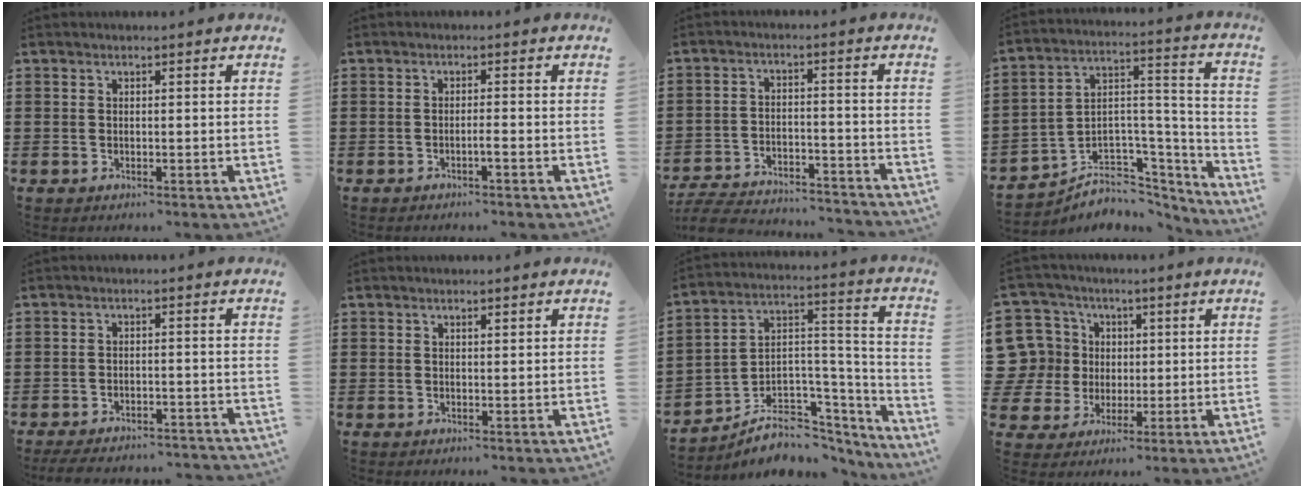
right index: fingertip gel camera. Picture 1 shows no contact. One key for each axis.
{"total": 1.3, "fx": -0.8, "fy": -0.2, "fz": 1.1, "tx": -0.018, "ty": -0.005, "tz": -0.013}
{"total": 6.4, "fx": -6.2, "fy": 0.8, "fz": 1.5, "tx": -0.037, "ty": 0.005, "tz": -0.123}
{"total": 4.4, "fx": -2.5, "fy": 3.6, "fz": 0.1, "tx": -0.016, "ty": -0.013, "tz": -0.045}
{"total": 3.5, "fx": -3.4, "fy": 0.2, "fz": 0.8, "tx": -0.021, "ty": -0.002, "tz": -0.071}
{"total": 0.7, "fx": 0.4, "fy": 0.2, "fz": 0.5, "tx": -0.012, "ty": 0.002, "tz": 0.007}
{"total": 7.2, "fx": -5.0, "fy": 4.7, "fz": 2.1, "tx": -0.043, "ty": 0.002, "tz": -0.085}
{"total": 10.3, "fx": 1.9, "fy": 9.8, "fz": 2.6, "tx": -0.110, "ty": 0.007, "tz": 0.043}